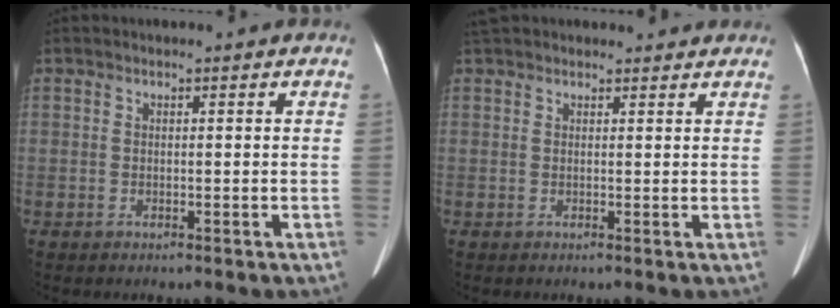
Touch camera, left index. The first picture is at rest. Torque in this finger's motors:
{"motor_torque": [0.88, -1.27, 0.48, 0.07]}